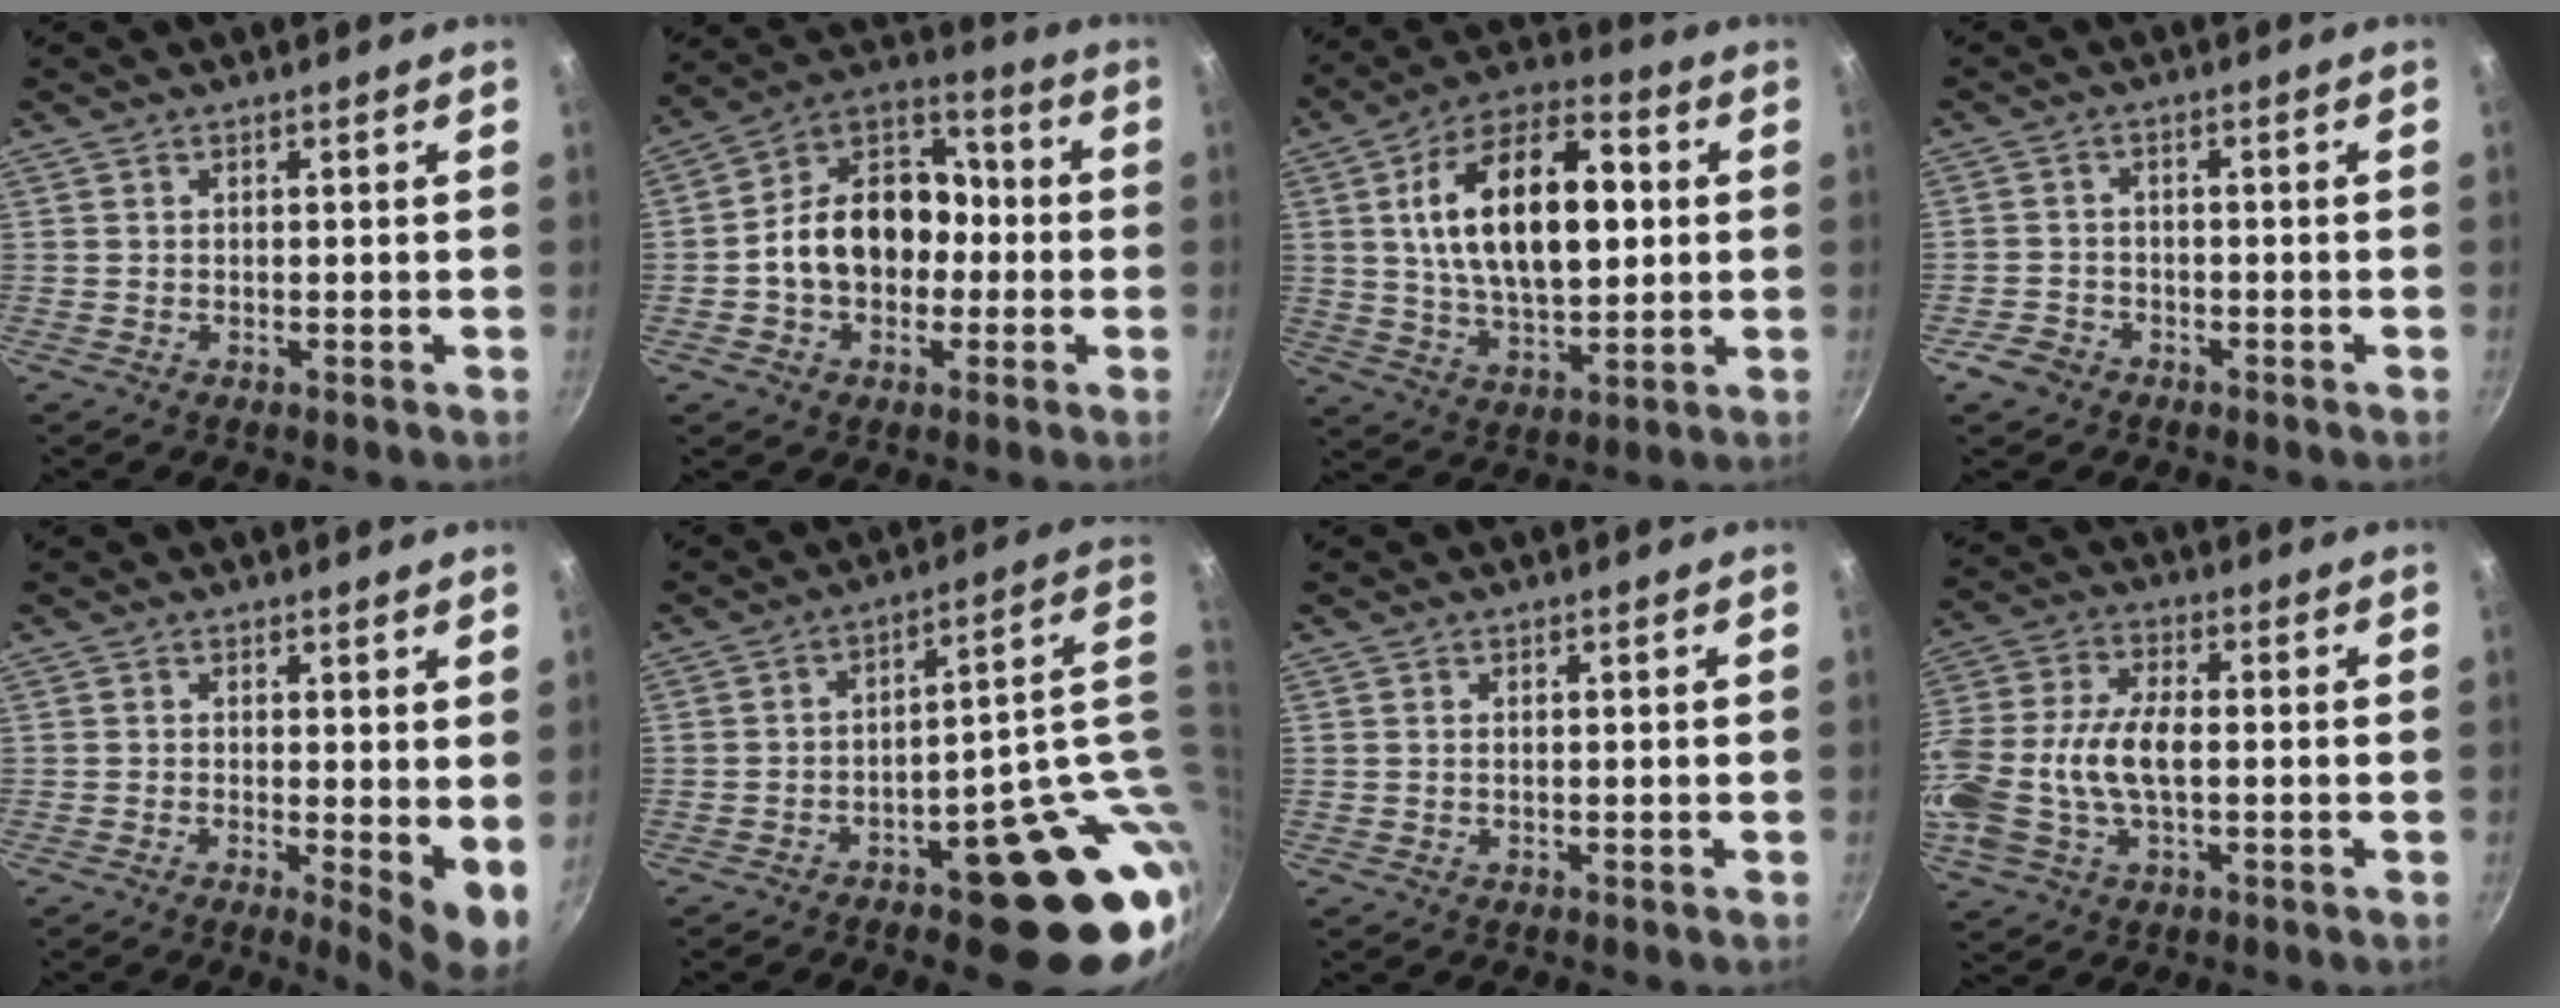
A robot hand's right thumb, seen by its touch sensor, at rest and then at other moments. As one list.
[{"total": 16.8, "force": [-1.4, 12.2, 11.4], "torque": [-0.150, 0.044, -0.030]}, {"total": 21.2, "force": [3.5, 11.1, 17.8], "torque": [-0.278, 0.008, 0.055]}, {"total": 3.4, "force": [-2.3, 2.4, 0.9], "torque": [-0.013, 0.014, -0.041]}, {"total": 6.0, "force": [0.1, 1.7, 5.8], "torque": [-0.080, -0.015, 0.003]}, {"total": 23.3, "force": [-7.4, 7.3, 20.9], "torque": [-0.180, 0.057, -0.092]}, {"total": 0.0}, {"total": 18.8, "force": [-1.9, 10.5, 15.6], "torque": [-0.376, 0.011, -0.031]}]